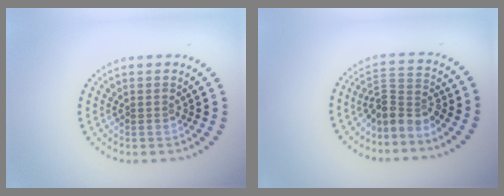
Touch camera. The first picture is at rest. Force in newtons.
{"total": 3.1, "press": 2.2, "slide": 2.2}